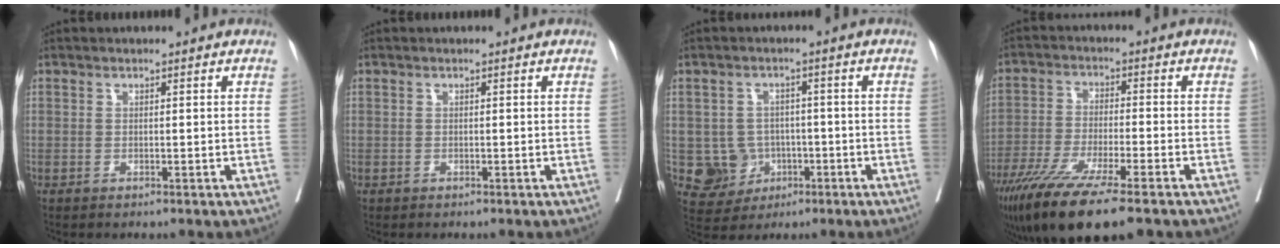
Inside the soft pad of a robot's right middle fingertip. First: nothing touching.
{"total": 0.0}
{"total": 5.9, "force": [-1.2, 5.7, 1.1], "torque": [-0.013, 0.009, -0.010]}
{"total": 14.3, "force": [-10.0, 1.4, 10.0], "torque": [-0.191, -0.045, -0.168]}